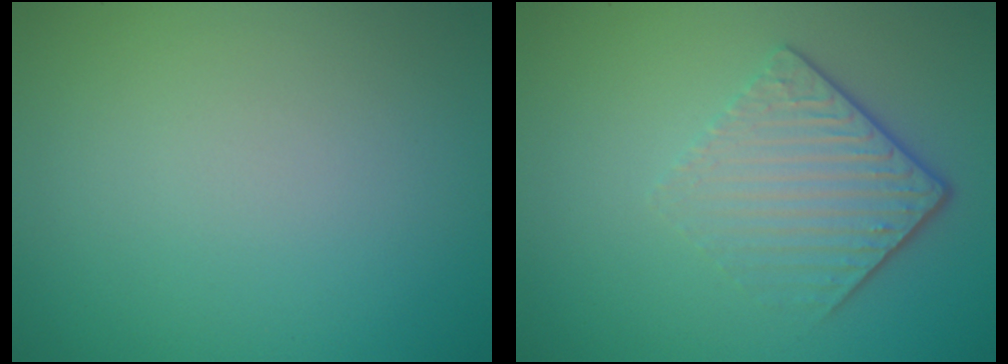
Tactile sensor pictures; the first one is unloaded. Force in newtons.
{"total": 4.3, "press": 2.8, "slide": 3.3}